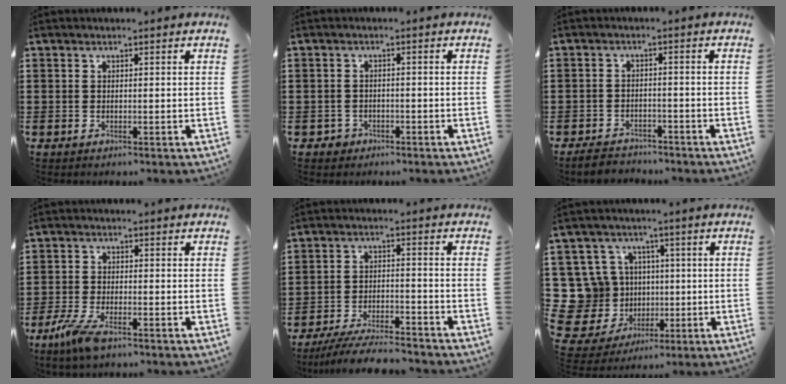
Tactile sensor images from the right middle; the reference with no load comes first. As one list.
[{"total": 1.5, "force": [-1.2, 0.9, 0.1], "torque": [-0.007, 0.001, -0.027]}, {"total": 2.9, "force": [-2.8, 0.7, 0.1], "torque": [-0.008, 0.002, -0.060]}, {"total": 5.4, "force": [-3.4, 1.5, 3.9], "torque": [-0.103, -0.013, -0.071]}, {"total": 6.5, "force": [-6.1, 0.5, 2.2], "torque": [-0.043, -0.002, -0.117]}, {"total": 12.0, "force": [1.1, 11.3, 4.0], "torque": [-0.148, 0.002, 0.031]}]